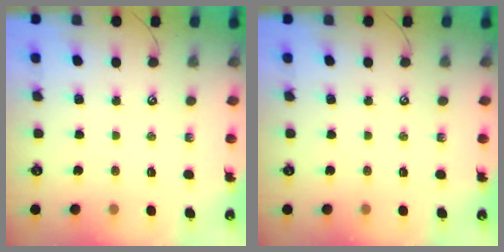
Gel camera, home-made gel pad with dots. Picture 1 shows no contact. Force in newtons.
{"total": 0.0}